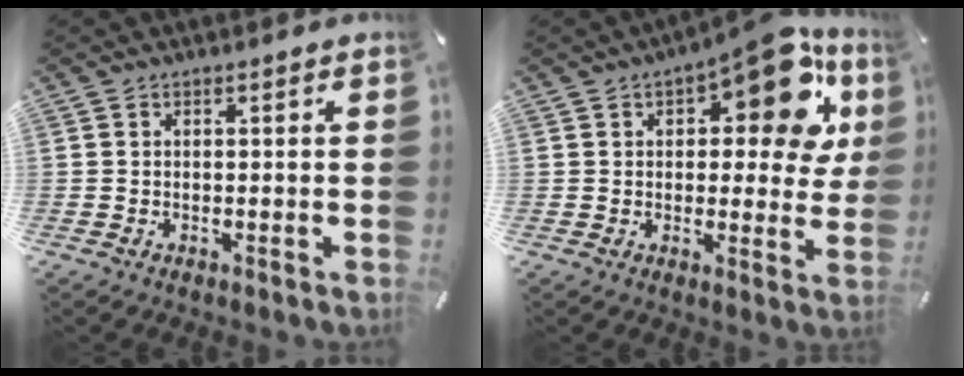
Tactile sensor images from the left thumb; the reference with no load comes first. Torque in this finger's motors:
{"motor_torque": [2.07, 2.19, 0.39, -0.27, 0.09]}